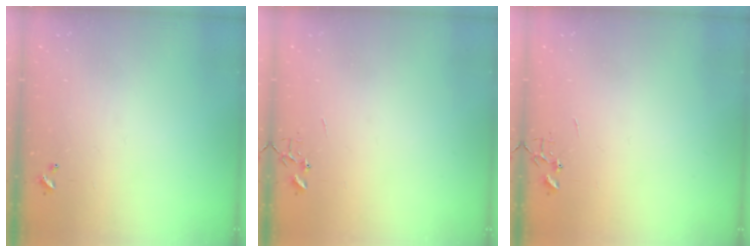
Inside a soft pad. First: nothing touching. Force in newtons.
{"total": 0.0}
{"total": 0.0}